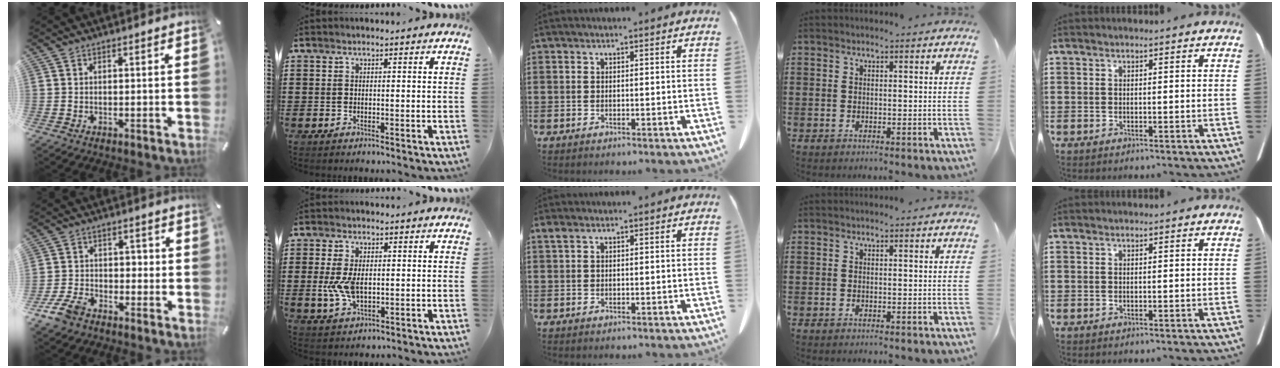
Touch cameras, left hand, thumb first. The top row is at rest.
{"thumb": {"total": 8.0, "force": [-5.0, 5.3, 3.2], "torque": [-0.070, 0.030, -0.095]}, "index": {"total": 6.5, "force": [-0.1, 3.6, 5.3], "torque": [-0.128, 0.001, -0.008]}, "middle": {"total": 0.9, "force": [0.4, 0.4, 0.8], "torque": [-0.017, 0.004, 0.006]}}